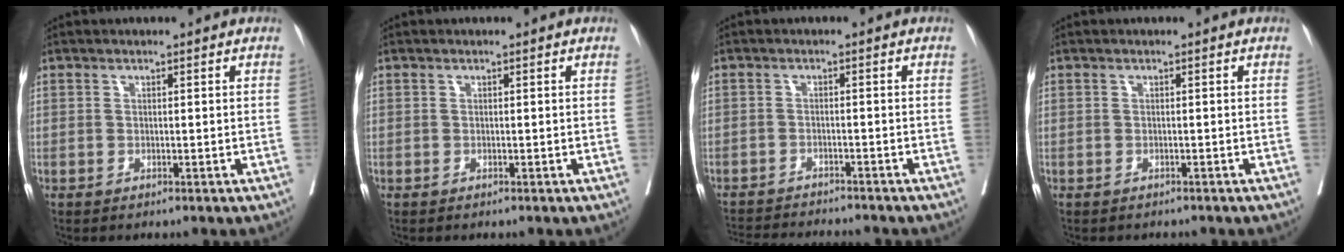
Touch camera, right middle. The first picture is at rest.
{"total": 0.0}
{"total": 10.5, "force": [-10.0, 0.7, 3.2], "torque": [-0.045, -0.006, -0.142]}
{"total": 1.8, "force": [-1.6, 0.8, 0.2], "torque": [-0.008, -0.002, -0.024]}